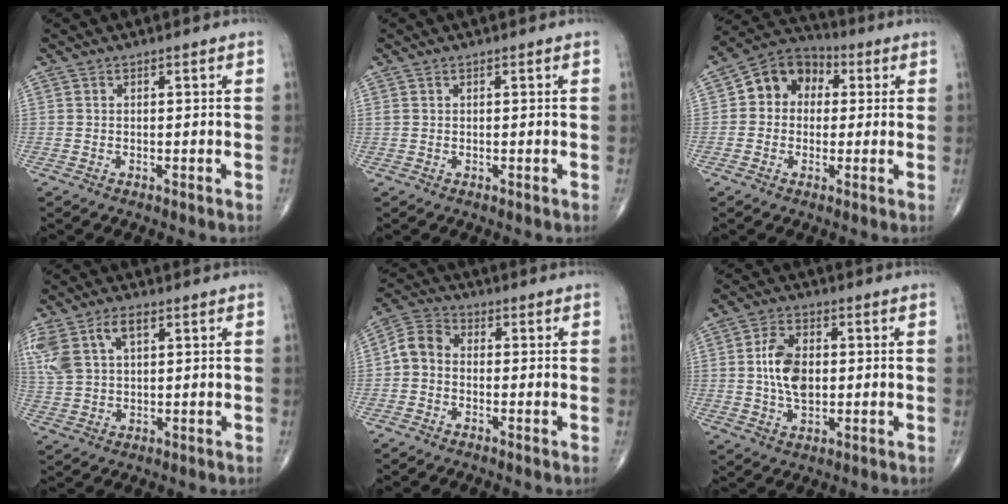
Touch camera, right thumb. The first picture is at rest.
{"total": 0.5, "force": [0.3, 0.2, 0.3], "torque": [-0.007, 0.008, 0.009]}
{"total": 9.8, "force": [1.5, 8.0, 5.5], "torque": [-0.059, 0.025, 0.008]}
{"total": 10.6, "force": [4.5, 5.8, 7.6], "torque": [-0.177, 0.009, 0.094]}
{"total": 5.7, "force": [-0.7, 4.4, 3.5], "torque": [-0.053, 0.019, -0.033]}
{"total": 8.8, "force": [0.5, 5.3, 7.0], "torque": [-0.121, 0.003, 0.010]}